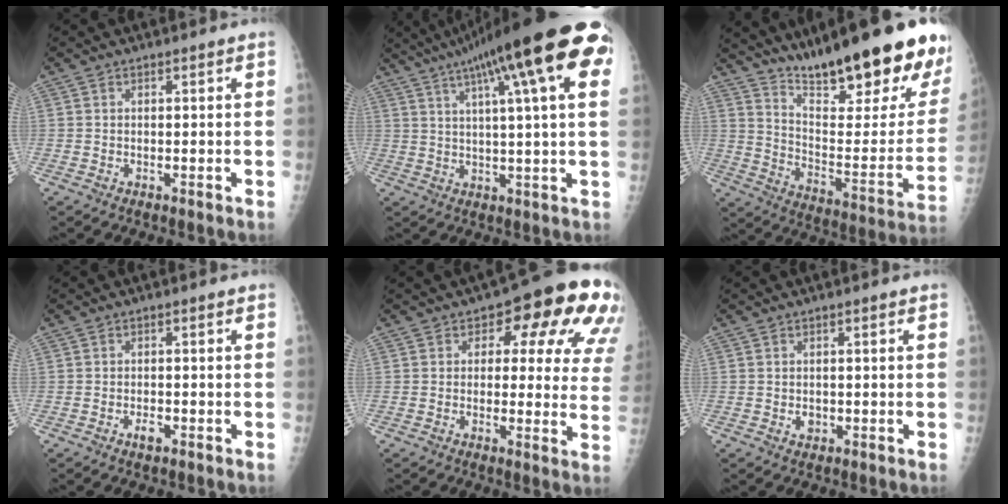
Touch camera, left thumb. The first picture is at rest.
{"total": 23.8, "force": [10.8, 4.2, 20.8], "torque": [-0.311, 0.017, 0.149]}
{"total": 28.0, "force": [19.8, 5.6, 19.0], "torque": [-0.256, -0.099, 0.304]}
{"total": 1.7, "force": [-1.0, 0.8, 1.2], "torque": [-0.020, 0.004, -0.016]}
{"total": 16.8, "force": [6.9, 8.5, 12.8], "torque": [-0.098, -0.011, 0.068]}
{"total": 1.4, "force": [-0.2, 1.2, 0.8], "torque": [-0.006, 0.001, 0.000]}